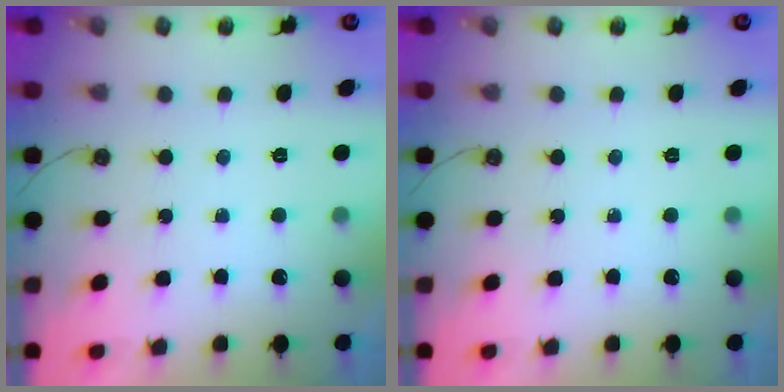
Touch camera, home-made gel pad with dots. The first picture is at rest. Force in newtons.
{"total": 0.0}